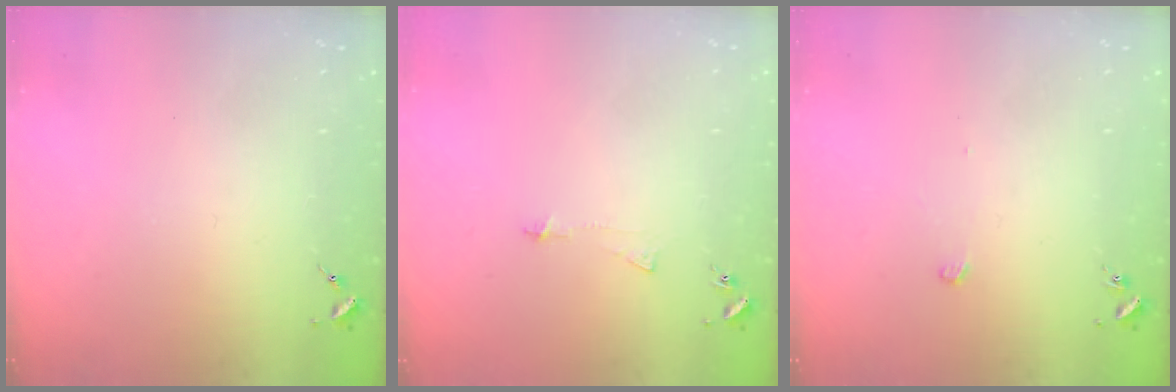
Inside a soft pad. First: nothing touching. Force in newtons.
{"total": 3.2, "press": 3.2, "slide": 0.2}
{"total": 2.6, "press": 2.6, "slide": 0.1}